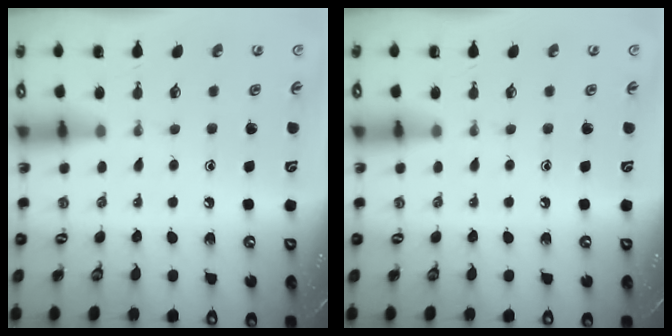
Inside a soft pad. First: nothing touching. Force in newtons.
{"total": 0.0}